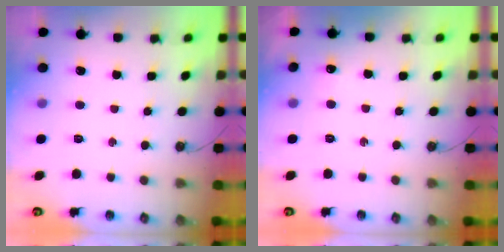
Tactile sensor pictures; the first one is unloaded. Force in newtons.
{"total": 4.1, "press": 4.0, "slide": 0.7}